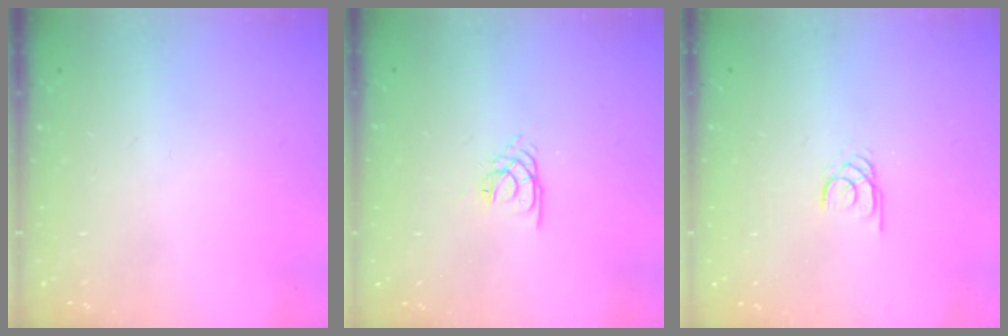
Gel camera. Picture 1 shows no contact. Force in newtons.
{"total": 1.4, "press": 1.3, "slide": 0.3}
{"total": 1.5, "press": 1.5, "slide": 0.1}